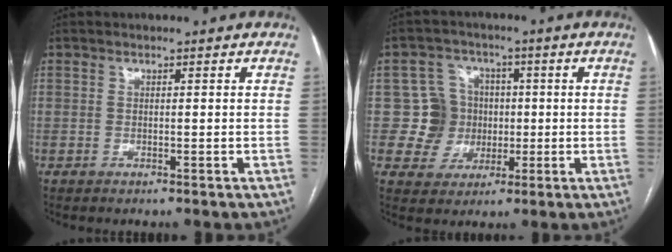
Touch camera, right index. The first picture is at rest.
{"total": 7.3, "force": [-0.1, 7.2, 0.5], "torque": [-0.006, 0.027, 0.005]}